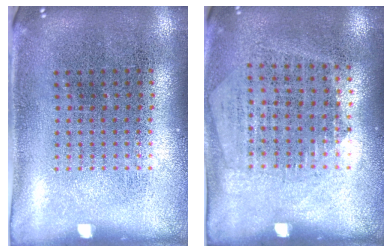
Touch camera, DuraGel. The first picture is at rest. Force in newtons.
{"total": 1.2, "press": 1.1, "slide": 0.5}